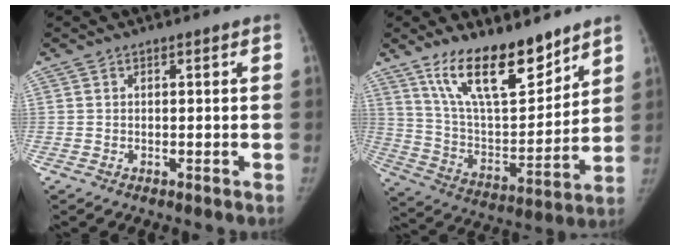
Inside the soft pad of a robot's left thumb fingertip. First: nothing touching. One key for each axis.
{"total": 18.8, "fx": 13.2, "fy": 7.0, "fz": 11.3, "tx": -0.150, "ty": -0.085, "tz": 0.241}